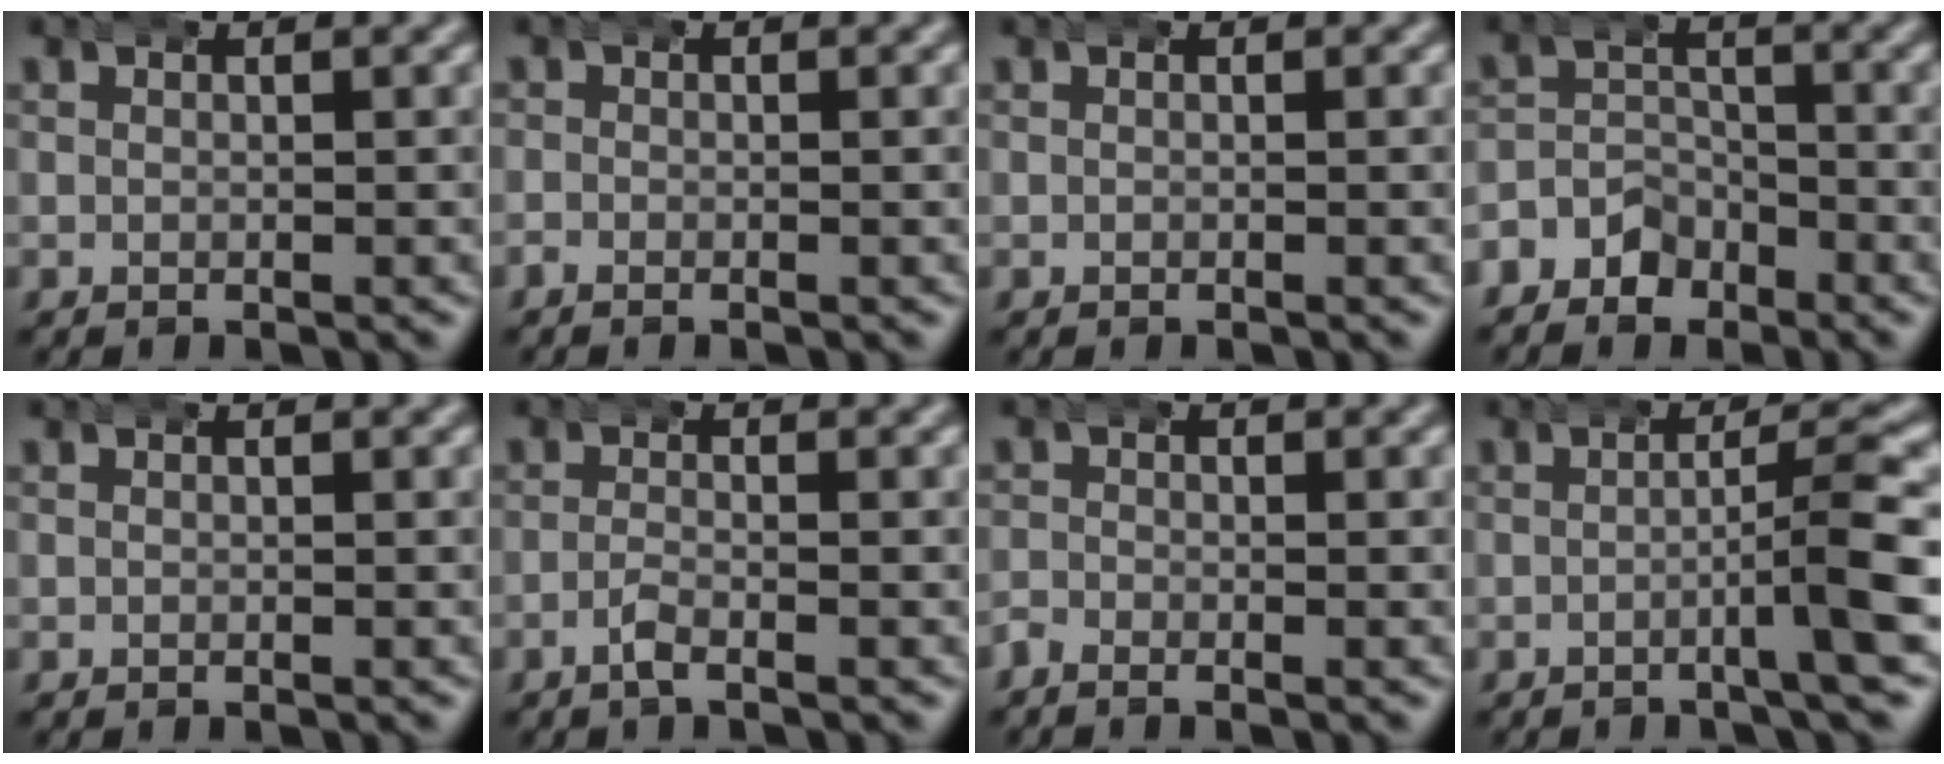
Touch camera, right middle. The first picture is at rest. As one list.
[{"total": 0.9, "force": [-0.4, 0.7, 0.2], "torque": [-0.011, 0.001, -0.013]}, {"total": 0.0}, {"total": 5.9, "force": [-3.5, 4.6, 1.4], "torque": [-0.018, 0.005, -0.075]}, {"total": 0.0}, {"total": 1.9, "force": [-1.5, 0.1, 1.2], "torque": [-0.028, 0.001, -0.032]}, {"total": 1.2, "force": [-1.0, 0.6, 0.3], "torque": [-0.011, -0.001, -0.024]}, {"total": 4.9, "force": [-1.0, 0.4, 4.8], "torque": [-0.059, 0.016, -0.026]}]